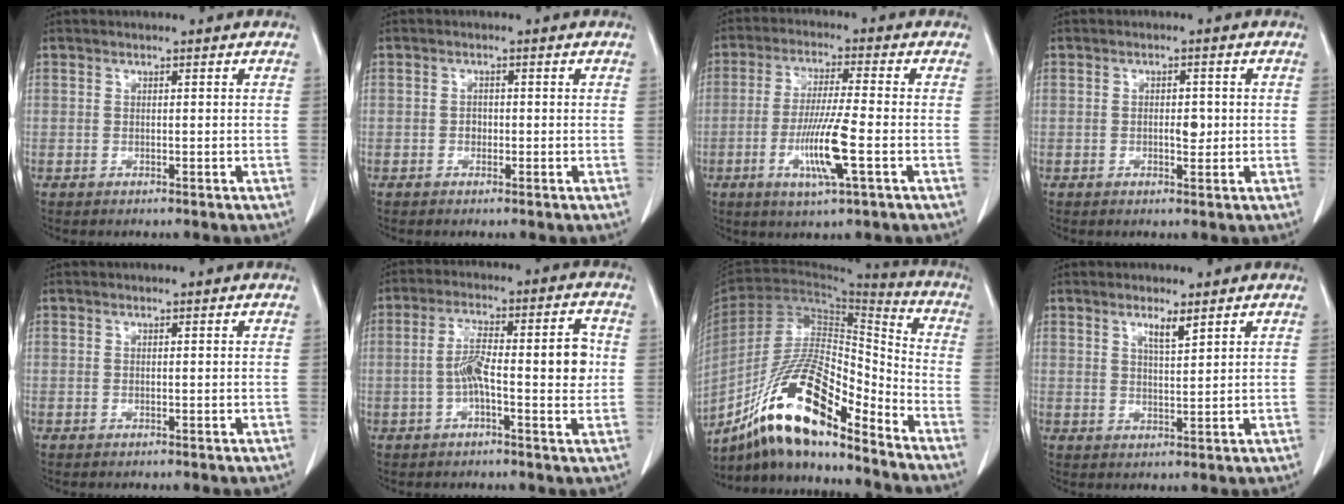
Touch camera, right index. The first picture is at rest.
{"total": 1.1, "force": [-0.4, 0.9, 0.5], "torque": [-0.002, 0.005, -0.007]}
{"total": 9.5, "force": [-2.9, 0.0, 9.0], "torque": [-0.175, -0.015, -0.057]}
{"total": 2.4, "force": [-0.2, 1.1, 2.1], "torque": [-0.035, 0.001, -0.001]}
{"total": 0.0}
{"total": 10.2, "force": [-0.5, 2.4, 9.9], "torque": [-0.163, 0.027, -0.010]}
{"total": 18.6, "force": [-12.8, 3.9, 12.9], "torque": [-0.245, 0.004, -0.231]}
{"total": 2.8, "force": [1.9, 0.3, 2.1], "torque": [-0.039, -0.004, 0.034]}